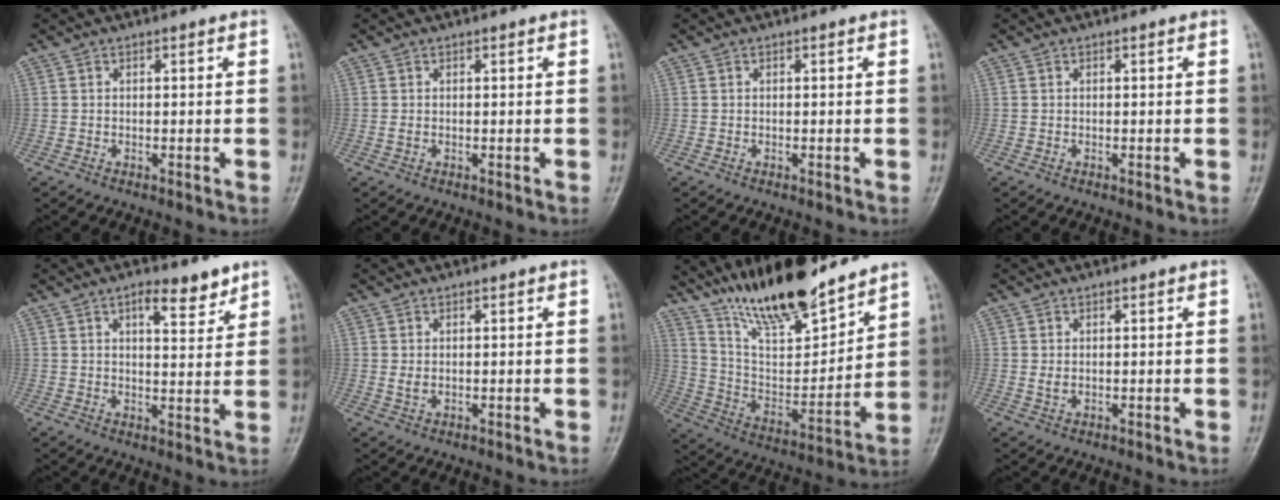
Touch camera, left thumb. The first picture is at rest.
{"total": 0.9, "force": [0.3, 0.4, 0.7], "torque": [-0.013, 0.004, 0.008]}
{"total": 0.0}
{"total": 0.0}
{"total": 6.3, "force": [4.3, 2.3, 3.9], "torque": [-0.038, -0.028, 0.063]}
{"total": 1.7, "force": [0.7, 0.9, 1.3], "torque": [-0.021, -0.003, 0.018]}
{"total": 20.4, "force": [16.2, 5.6, 11.0], "torque": [-0.150, -0.091, 0.292]}
{"total": 1.6, "force": [0.7, 0.8, 1.2], "torque": [-0.019, -0.003, 0.018]}